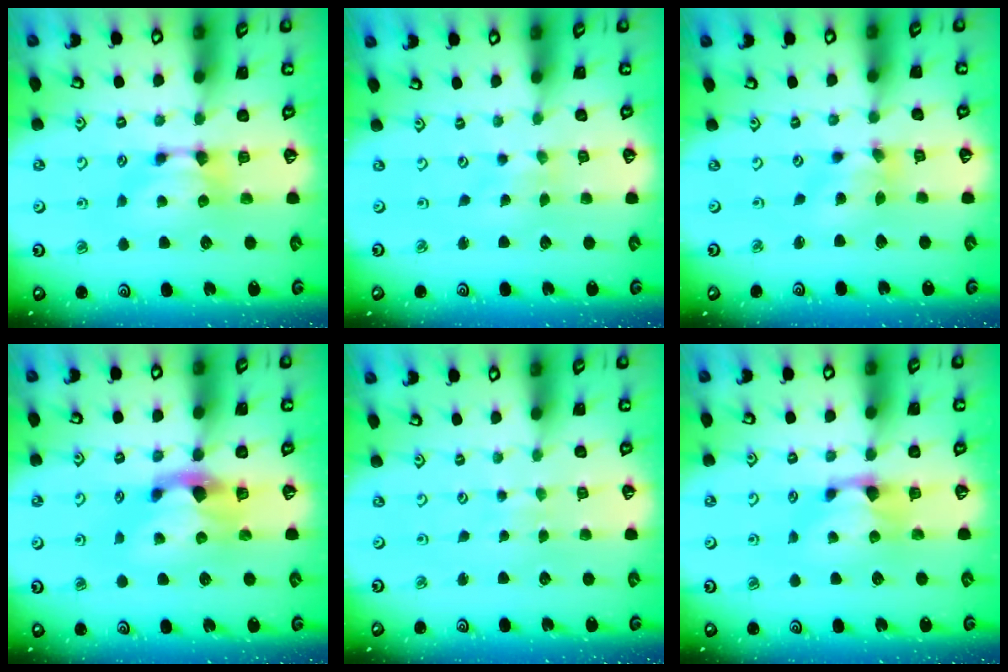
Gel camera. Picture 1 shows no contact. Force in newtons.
{"total": 4.4, "press": 4.4, "slide": 0.4}
{"total": 1.8, "press": 1.3, "slide": 1.2}
{"total": 2.9, "press": 2.5, "slide": 1.5}
{"total": 4.8, "press": 4.8, "slide": 0.1}
{"total": 0.9, "press": 0.4, "slide": 0.7}